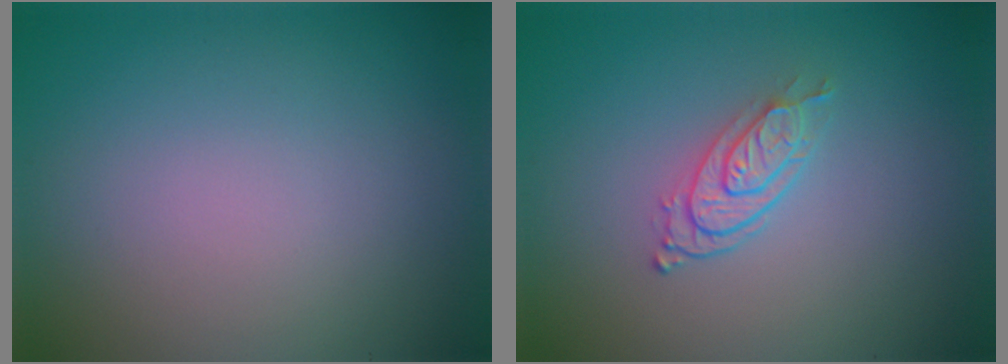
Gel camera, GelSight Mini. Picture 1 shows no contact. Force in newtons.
{"total": 2.7, "press": 2.1, "slide": 1.7}